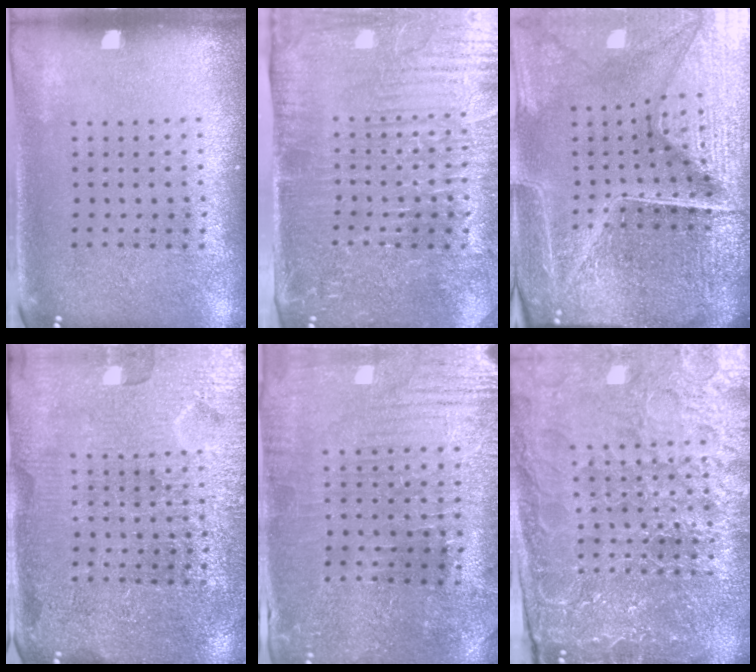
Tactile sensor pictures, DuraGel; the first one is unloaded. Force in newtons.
{"total": 5.0, "press": 4.5, "slide": 2.2}
{"total": 6.6, "press": 5.9, "slide": 3.0}
{"total": 3.8, "press": 3.8, "slide": 0.7}
{"total": 1.3, "press": 1.2, "slide": 0.4}
{"total": 5.5, "press": 5.0, "slide": 2.3}